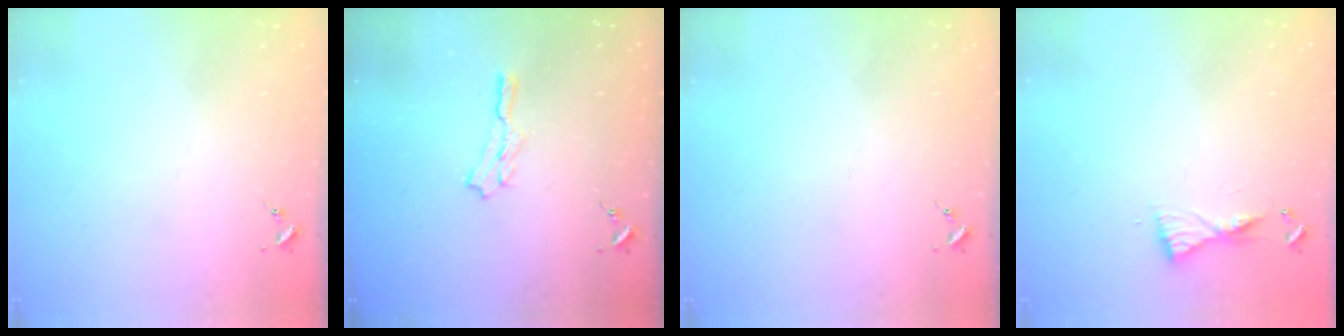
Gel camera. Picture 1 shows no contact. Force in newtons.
{"total": 5.0, "press": 5.0, "slide": 0.8}
{"total": 0.0}
{"total": 5.6, "press": 5.6, "slide": 0.5}